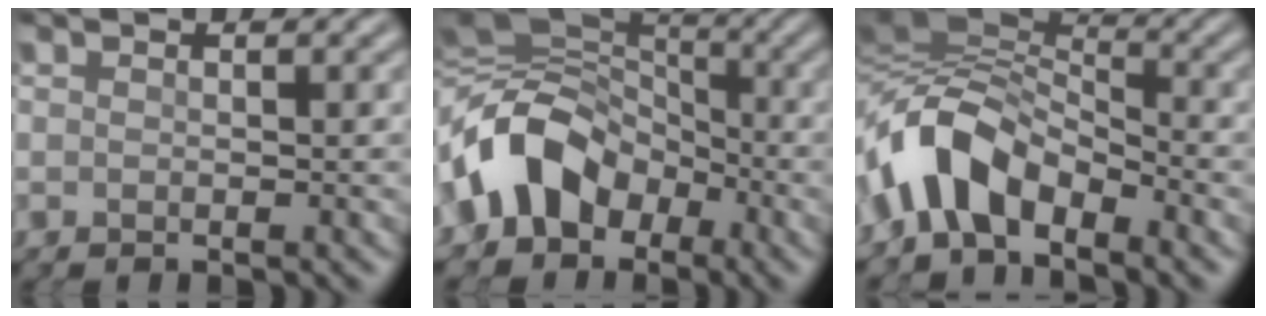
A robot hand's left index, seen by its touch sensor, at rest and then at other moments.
{"total": 8.5, "force": [-3.0, 6.4, 4.7], "torque": [-0.082, 0.011, -0.069]}
{"total": 6.4, "force": [-2.9, 3.3, 4.6], "torque": [-0.090, 0.012, -0.066]}